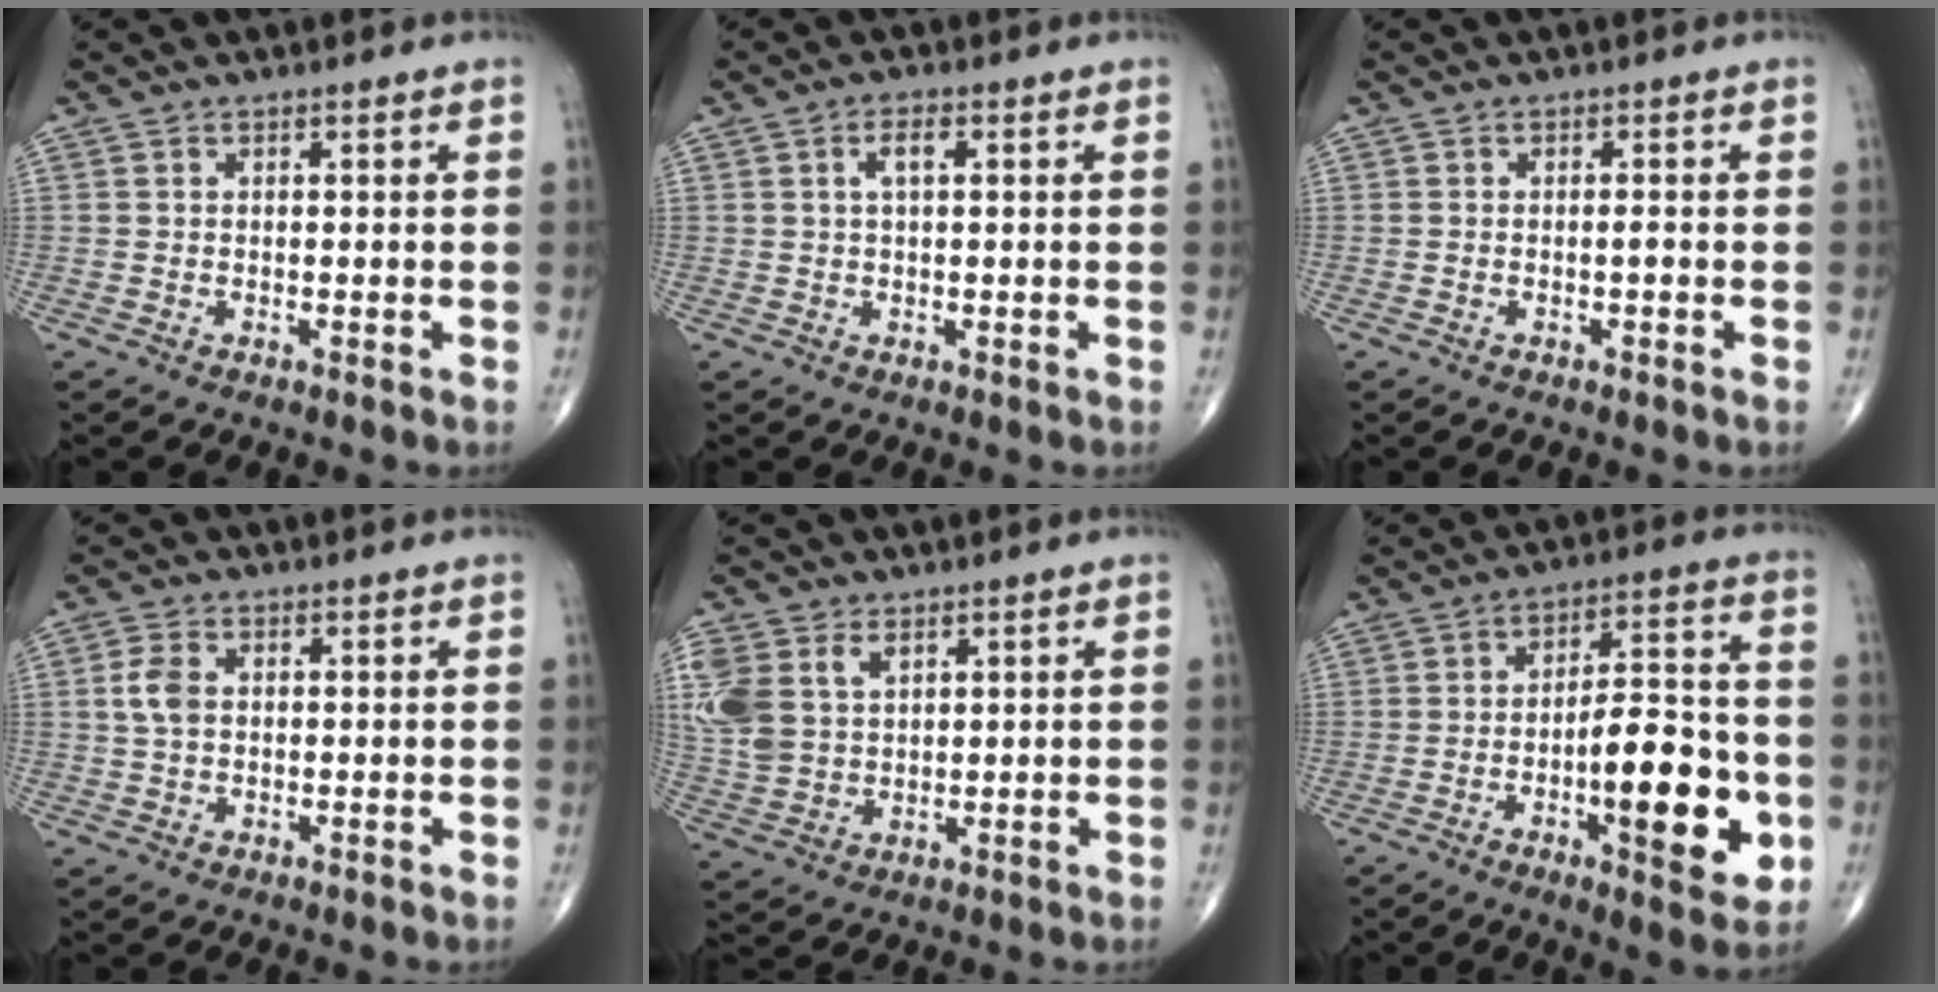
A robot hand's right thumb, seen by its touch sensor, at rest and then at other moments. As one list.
[{"total": 2.7, "force": [0.8, 1.0, 2.4], "torque": [-0.043, 0.005, 0.014]}, {"total": 0.7, "force": [-0.2, 0.1, 0.6], "torque": [-0.008, 0.001, -0.002]}, {"total": 4.0, "force": [0.5, 2.6, 3.0], "torque": [-0.066, 0.004, 0.008]}, {"total": 12.0, "force": [4.6, 8.2, 7.5], "torque": [-0.179, -0.001, 0.101]}, {"total": 17.4, "force": [-4.7, 6.1, 15.6], "torque": [-0.195, 0.025, -0.065]}]